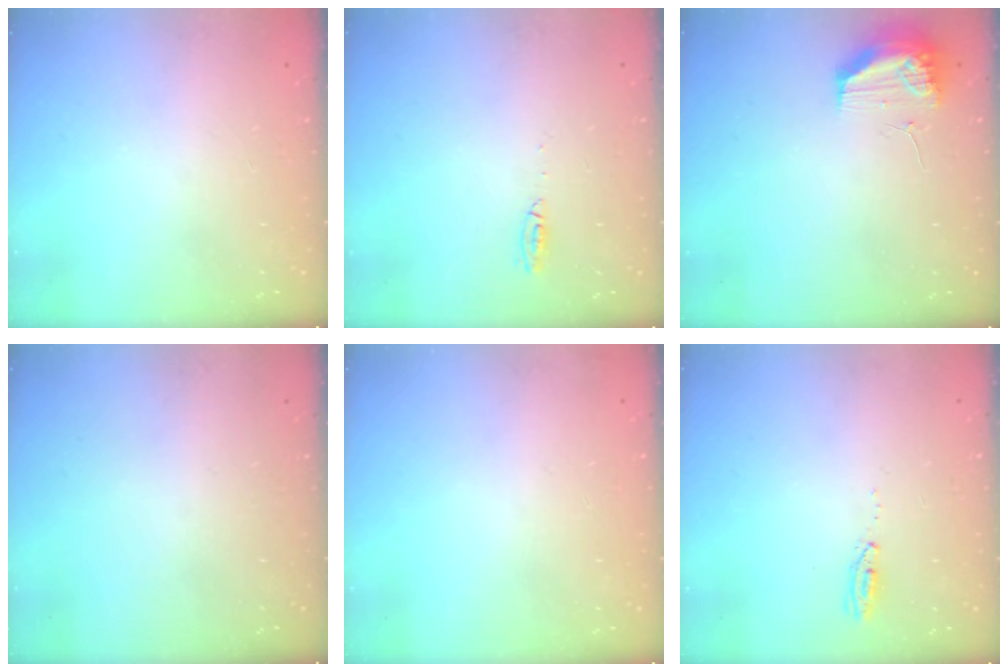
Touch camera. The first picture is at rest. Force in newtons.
{"total": 12.4, "press": 5.3, "slide": 11.2}
{"total": 10.5, "press": 10.4, "slide": 1.5}
{"total": 0.0}
{"total": 2.8, "press": 2.3, "slide": 1.7}
{"total": 3.6, "press": 3.4, "slide": 1.0}